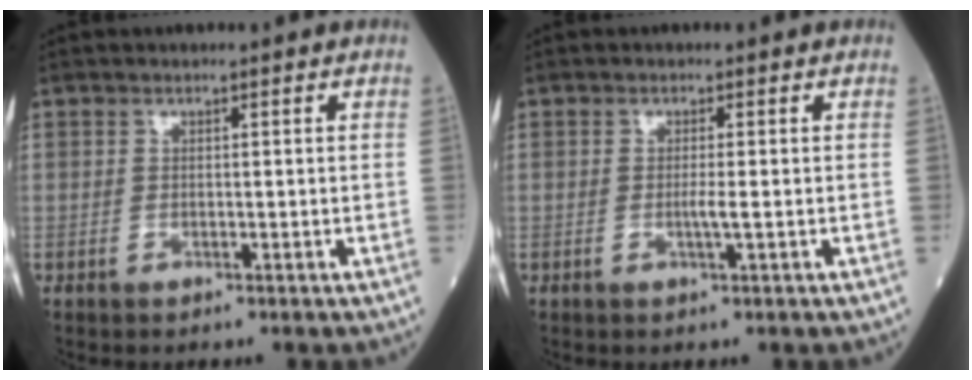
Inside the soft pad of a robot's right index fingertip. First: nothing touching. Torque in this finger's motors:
{"motor_torque": [0.49, 0.01, 0.22, 0.05]}